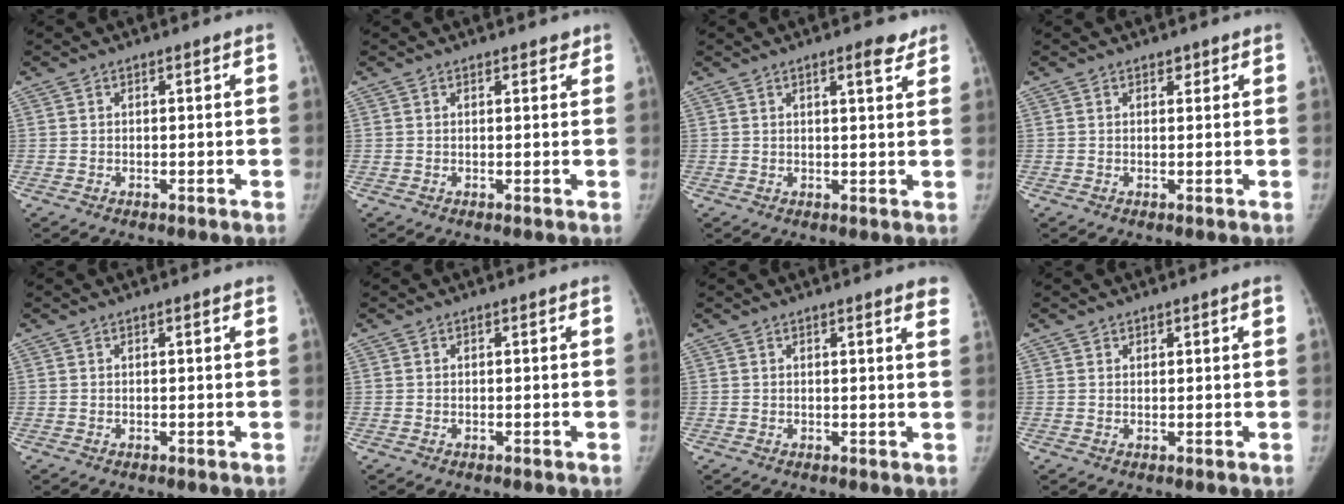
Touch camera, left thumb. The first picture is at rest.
{"total": 1.0, "force": [0.8, 0.6, 0.3], "torque": [0.005, -0.004, 0.005]}
{"total": 4.0, "force": [2.5, 1.1, 2.9], "torque": [-0.031, -0.013, 0.031]}
{"total": 0.9, "force": [0.6, 0.6, 0.2], "torque": [0.004, -0.003, 0.006]}
{"total": 0.6, "force": [0.3, 0.1, 0.5], "torque": [-0.007, 0.001, 0.002]}
{"total": 0.0}
{"total": 4.1, "force": [3.1, 0.6, 2.6], "torque": [-0.018, -0.007, 0.023]}
{"total": 1.2, "force": [0.8, 0.7, 0.6], "torque": [0.004, -0.003, 0.009]}